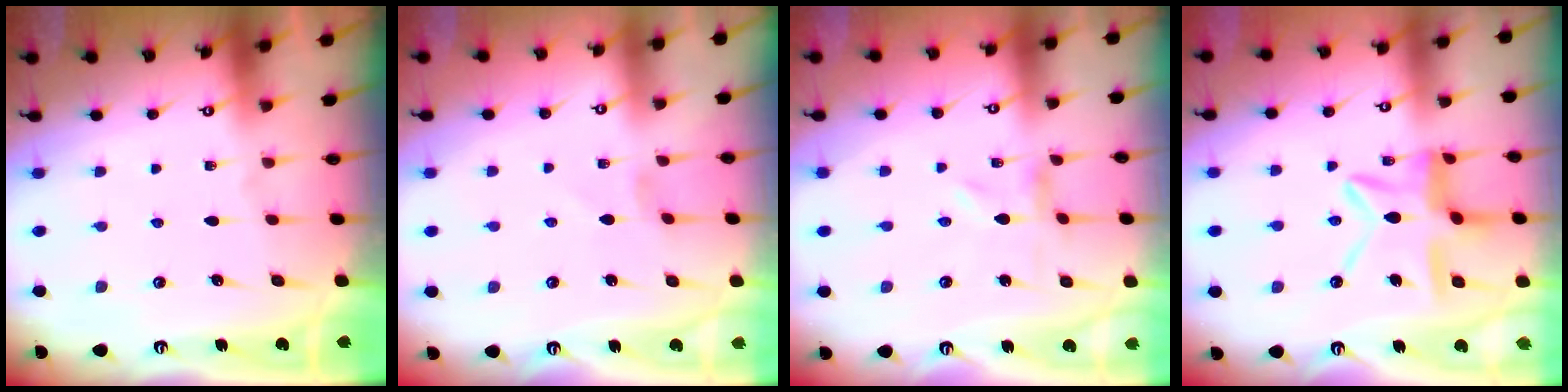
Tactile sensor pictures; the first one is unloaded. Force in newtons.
{"total": 0.7, "press": 0.6, "slide": 0.4}
{"total": 0.0}
{"total": 11.0, "press": 11.0, "slide": 0.9}